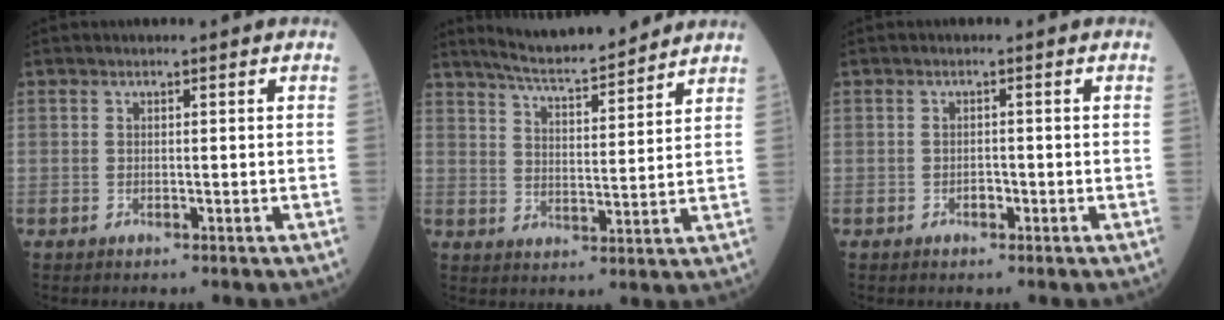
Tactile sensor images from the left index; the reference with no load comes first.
{"total": 12.3, "force": [11.3, 0.6, 4.9], "torque": [-0.086, 0.008, 0.174]}
{"total": 1.1, "force": [-0.7, 0.6, 0.5], "torque": [-0.007, 0.003, -0.011]}